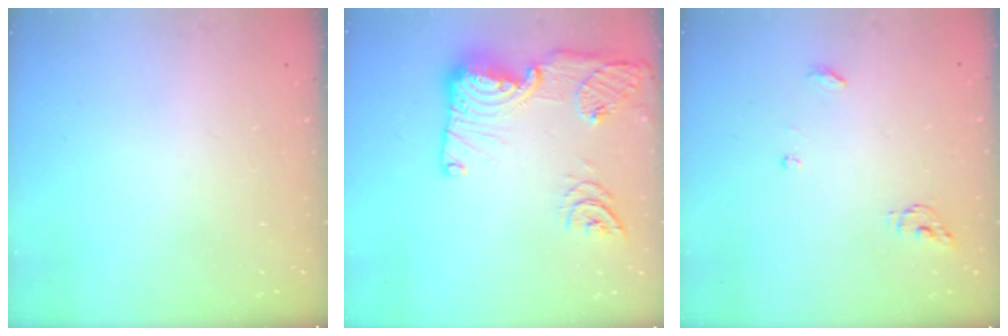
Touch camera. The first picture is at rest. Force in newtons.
{"total": 19.0, "press": 19.0, "slide": 1.5}
{"total": 4.6, "press": 4.6, "slide": 0.3}